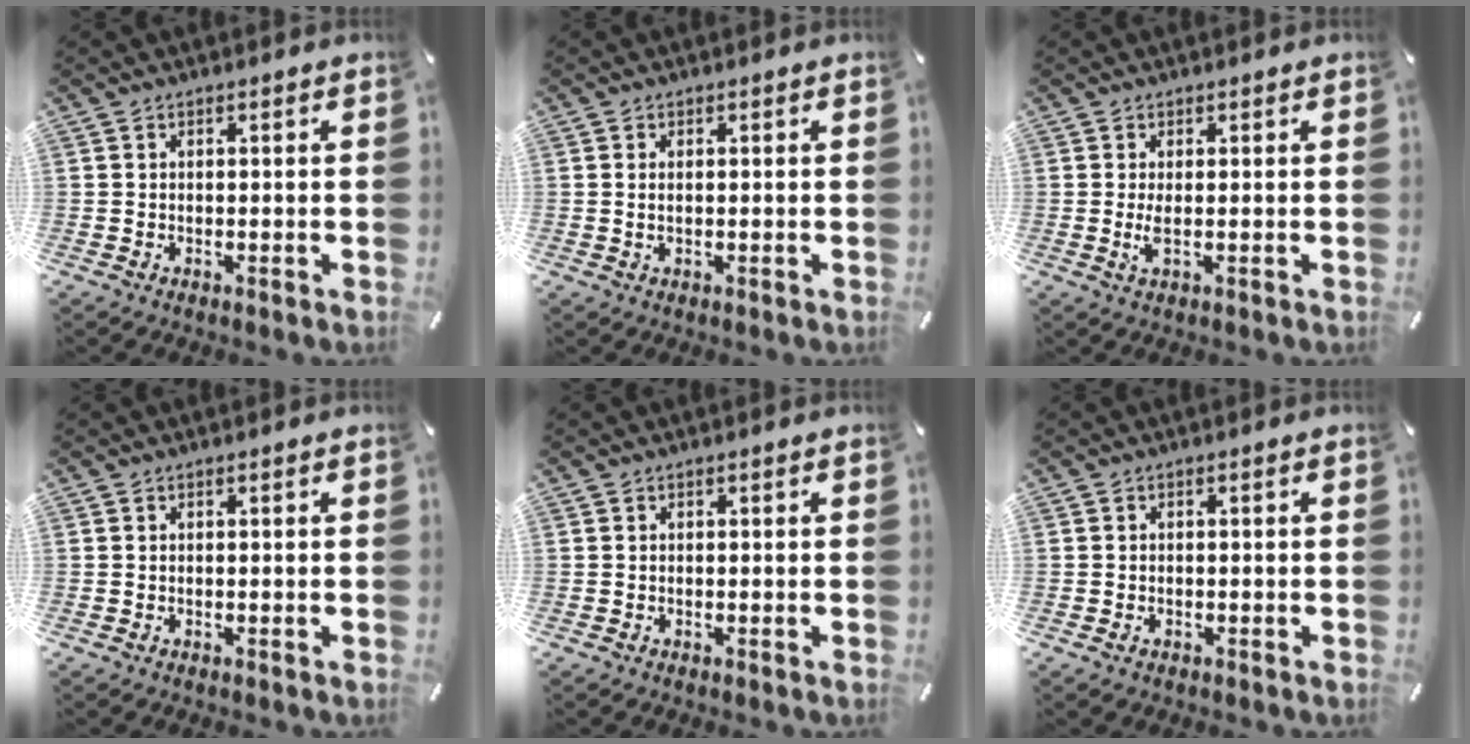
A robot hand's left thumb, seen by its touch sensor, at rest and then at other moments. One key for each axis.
{"total": 1.3, "fx": 0.1, "fy": 0.4, "fz": 1.2, "tx": -0.024, "ty": -0.002, "tz": 0.002}
{"total": 3.0, "fx": 0.1, "fy": 0.5, "fz": 2.9, "tx": -0.068, "ty": -0.011, "tz": -0.002}
{"total": 0.0}
{"total": 0.0}
{"total": 1.0, "fx": -0.5, "fy": 0.6, "fz": 0.6, "tx": -0.012, "ty": 0.002, "tz": -0.011}